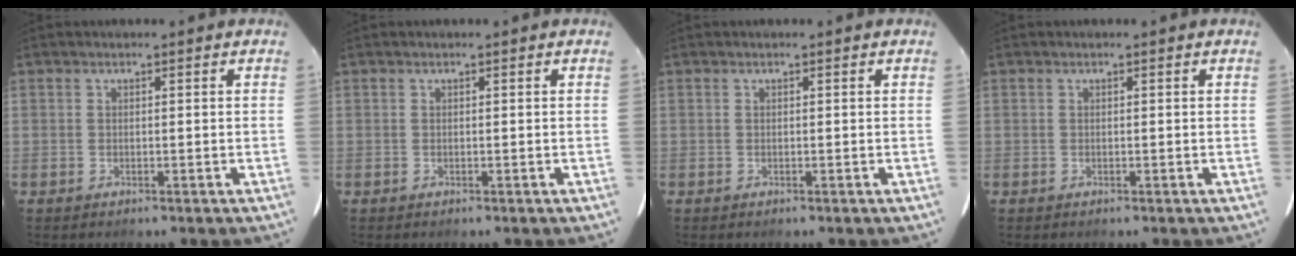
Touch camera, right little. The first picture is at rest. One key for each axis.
{"total": 0.0}
{"total": 0.0}
{"total": 0.0}